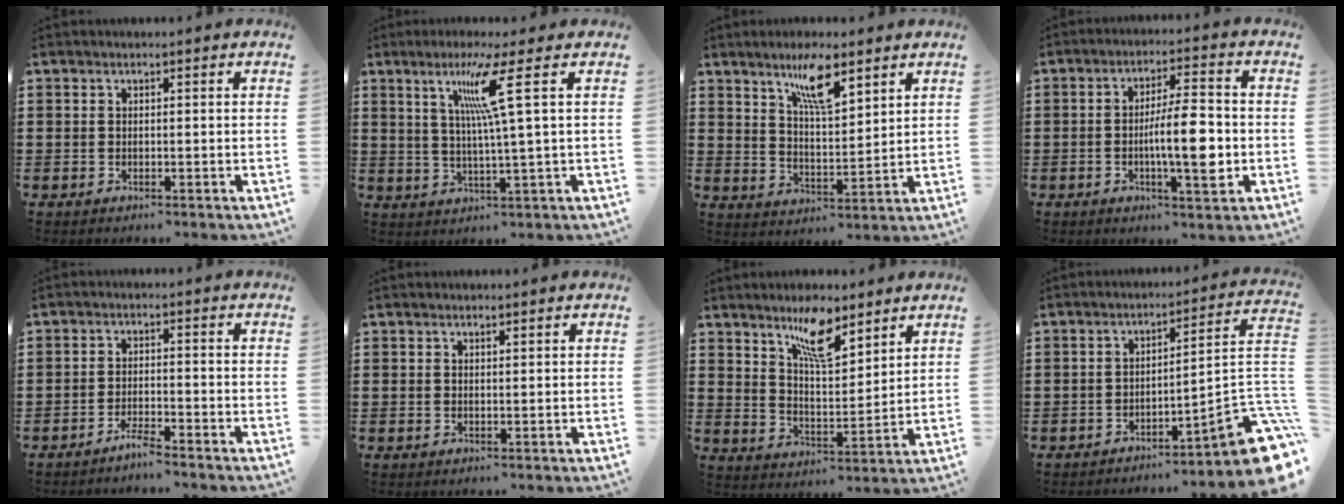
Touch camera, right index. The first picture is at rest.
{"total": 8.2, "force": [3.0, -1.3, 7.5], "torque": [-0.153, -0.003, 0.040]}
{"total": 7.6, "force": [5.1, 1.7, 5.4], "torque": [-0.104, -0.009, 0.084]}
{"total": 8.9, "force": [-1.4, 2.0, 8.6], "torque": [-0.151, -0.006, -0.028]}
{"total": 2.6, "force": [-2.5, -0.1, 0.7], "torque": [-0.014, 0.001, -0.047]}
{"total": 0.7, "force": [0.5, 0.3, 0.3], "torque": [-0.007, 0.001, 0.010]}
{"total": 8.7, "force": [6.2, 2.4, 5.6], "torque": [-0.103, -0.021, 0.107]}
{"total": 8.1, "force": [-4.5, 1.7, 6.5], "torque": [-0.085, -0.012, -0.087]}